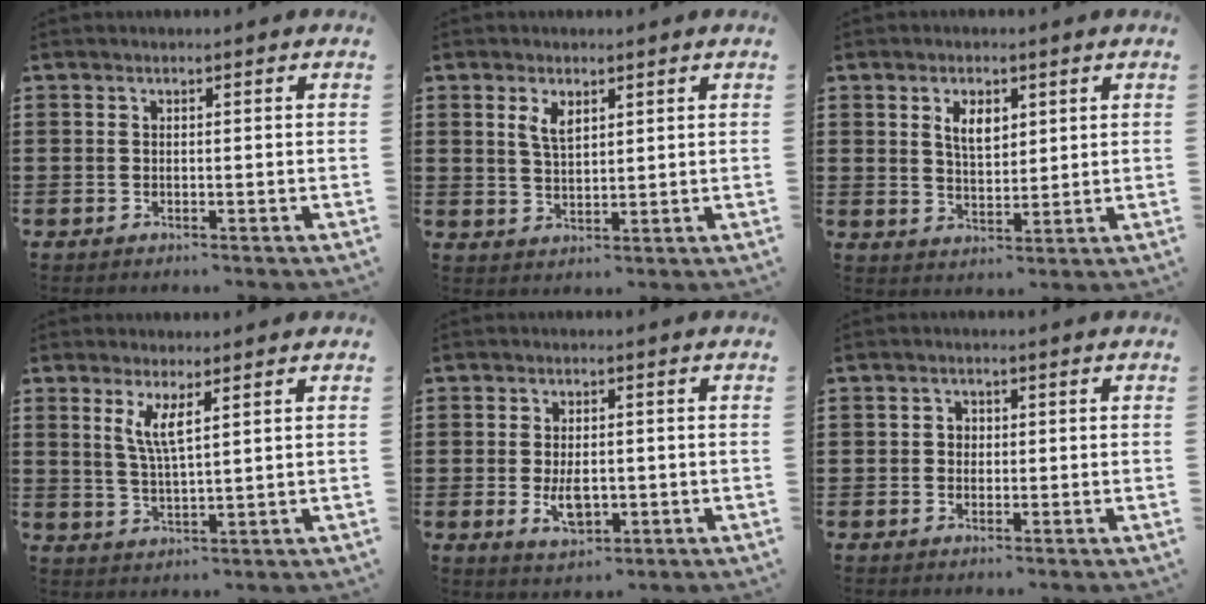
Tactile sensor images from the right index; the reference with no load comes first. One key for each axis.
{"total": 3.2, "fx": 1.8, "fy": 1.5, "fz": 2.2, "tx": -0.048, "ty": 0.004, "tz": 0.033}
{"total": 4.3, "fx": 2.0, "fy": 2.3, "fz": 3.0, "tx": -0.060, "ty": 0.007, "tz": 0.033}
{"total": 4.2, "fx": 2.1, "fy": 0.6, "fz": 3.6, "tx": -0.078, "ty": 0.000, "tz": 0.035}
{"total": 4.3, "fx": -0.5, "fy": 2.3, "fz": 3.6, "tx": -0.070, "ty": -0.006, "tz": -0.013}
{"total": 1.2, "fx": 0.0, "fy": 1.1, "fz": 0.5, "tx": -0.011, "ty": 0.005, "tz": -0.002}